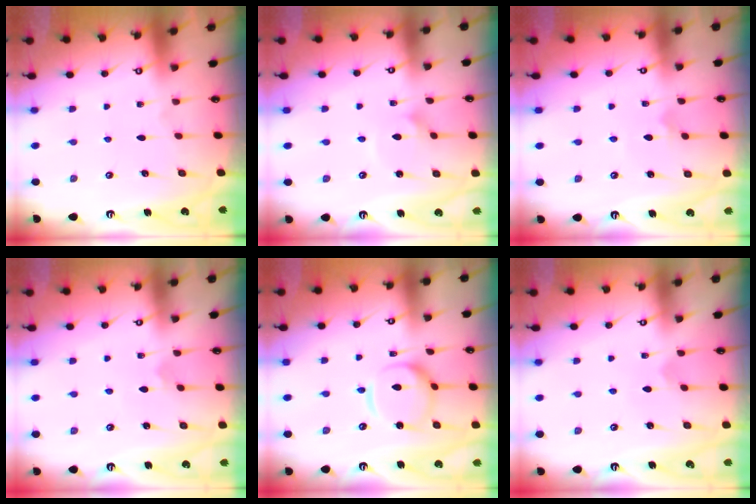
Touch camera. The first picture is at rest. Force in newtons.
{"total": 1.5, "press": 1.5, "slide": 0.1}
{"total": 3.4, "press": 3.3, "slide": 0.3}
{"total": 1.7, "press": 1.7, "slide": 0.1}
{"total": 11.3, "press": 11.3, "slide": 1.0}
{"total": 2.5, "press": 2.5, "slide": 0.1}